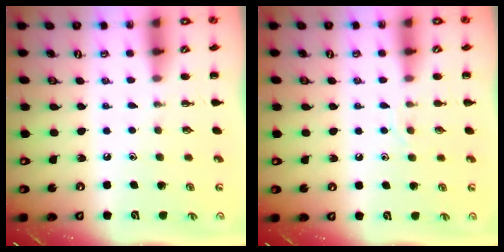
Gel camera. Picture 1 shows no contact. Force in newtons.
{"total": 6.3, "press": 6.1, "slide": 1.3}